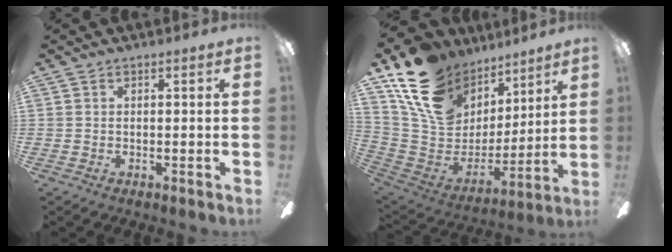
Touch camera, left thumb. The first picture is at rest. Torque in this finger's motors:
{"motor_torque": [0.89, 0.93, 1.39, -1.38, 0.23]}